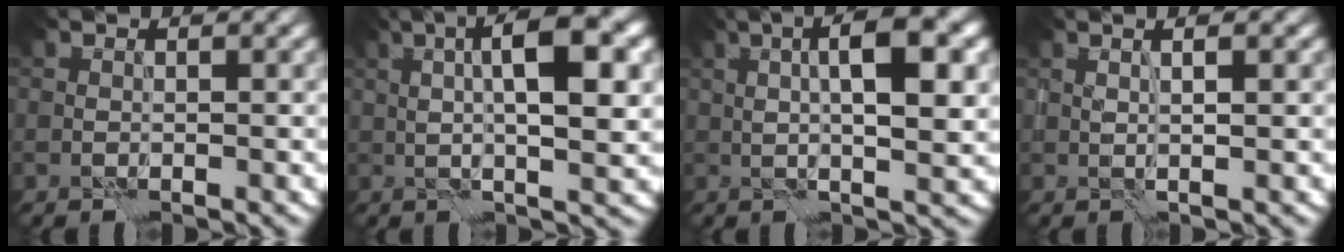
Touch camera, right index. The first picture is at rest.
{"total": 7.8, "force": [1.7, 1.7, 7.4], "torque": [-0.111, 0.011, 0.025]}
{"total": 7.0, "force": [1.5, 1.5, 6.7], "torque": [-0.104, 0.009, 0.022]}
{"total": 1.6, "force": [0.9, 0.0, 1.4], "torque": [-0.013, -0.004, 0.013]}